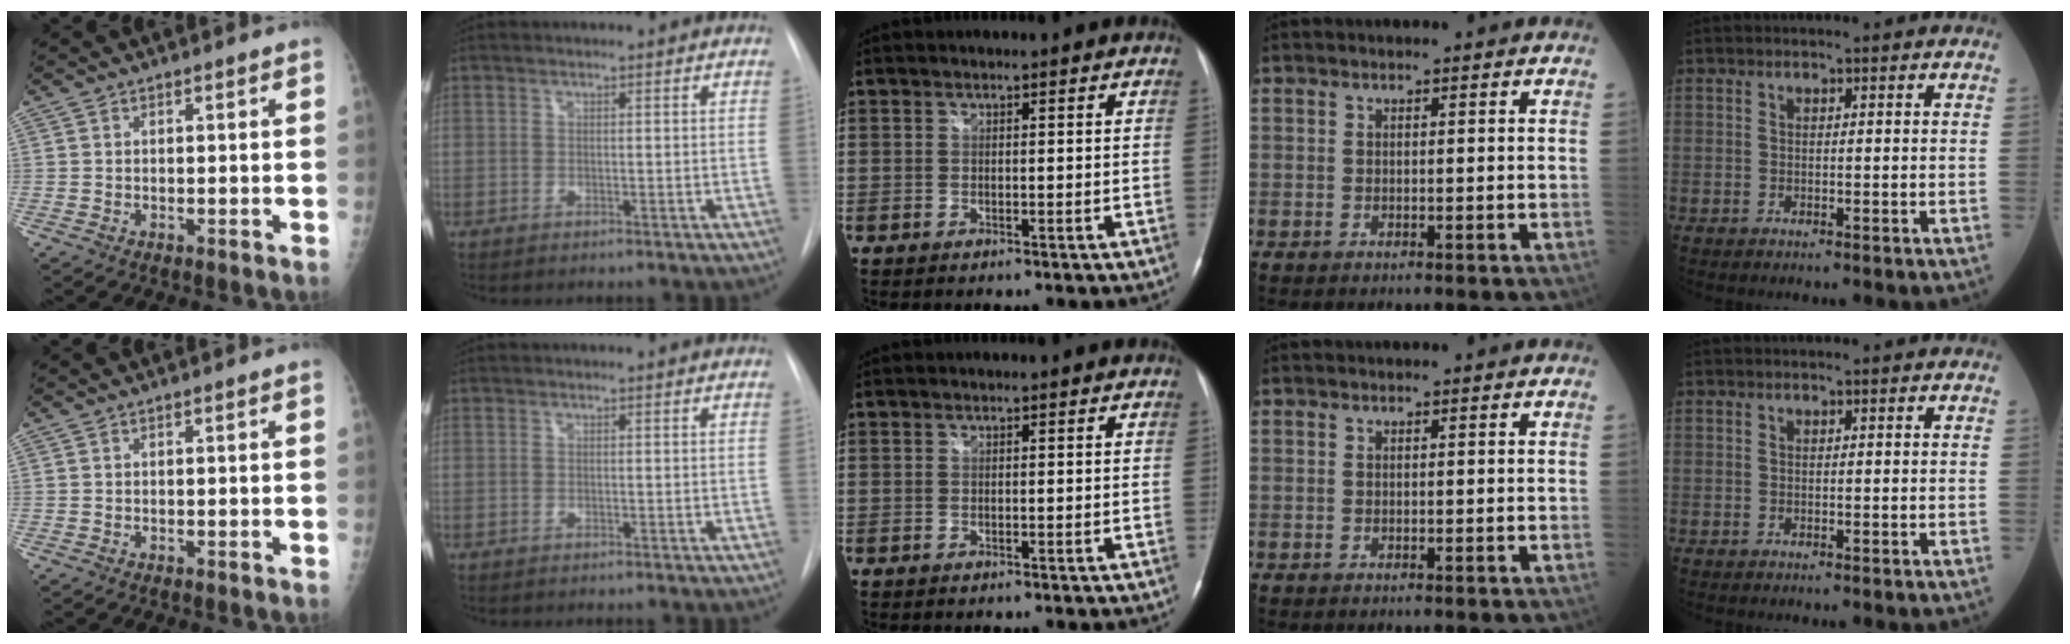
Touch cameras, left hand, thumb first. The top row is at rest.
{}